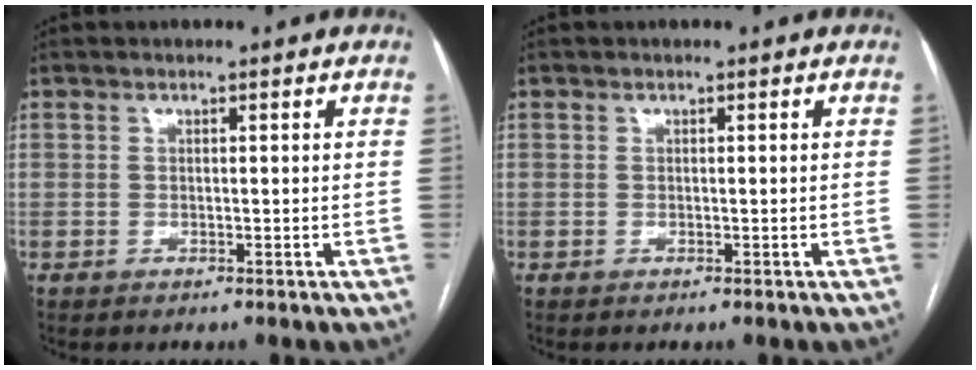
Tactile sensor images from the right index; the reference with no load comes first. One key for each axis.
{"total": 0.0}